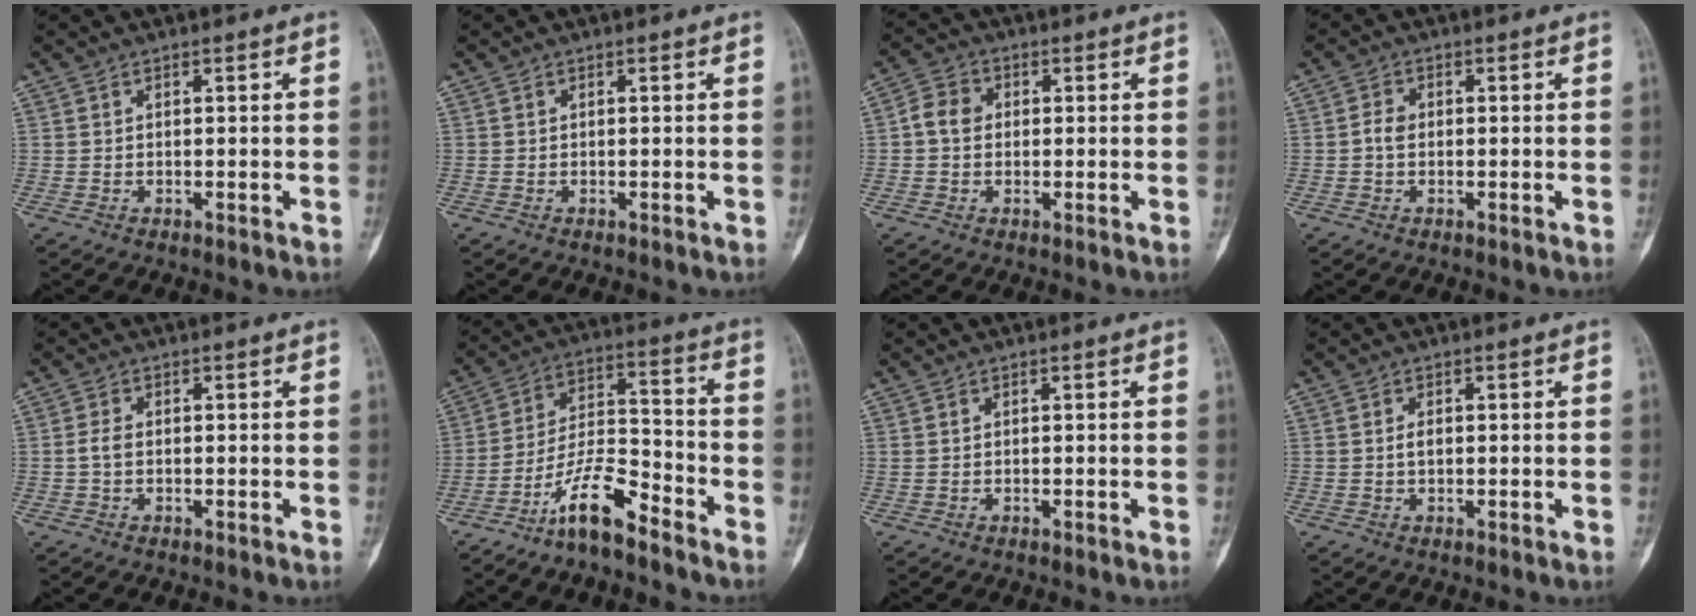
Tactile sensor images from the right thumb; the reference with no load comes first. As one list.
[{"total": 0.0}, {"total": 4.6, "force": [0.1, 3.8, 2.5], "torque": [-0.038, 0.012, -0.007]}, {"total": 2.2, "force": [-0.2, 1.6, 1.4], "torque": [-0.023, 0.006, -0.007]}, {"total": 1.8, "force": [-0.3, 1.1, 1.4], "torque": [-0.031, 0.003, -0.009]}, {"total": 10.6, "force": [-7.9, 2.8, 6.4], "torque": [-0.121, 0.076, -0.152]}, {"total": 0.0}, {"total": 1.3, "force": [0.0, 0.7, 1.0], "torque": [-0.017, 0.002, -0.001]}]